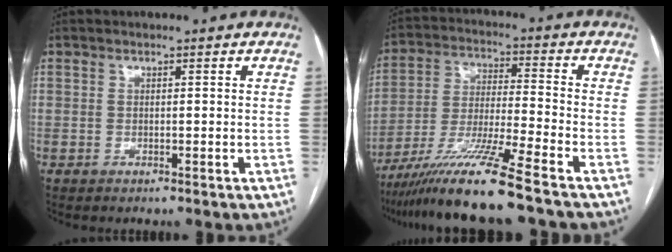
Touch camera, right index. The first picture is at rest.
{"total": 13.4, "force": [-10.3, -1.9, 8.3], "torque": [-0.155, -0.028, -0.187]}